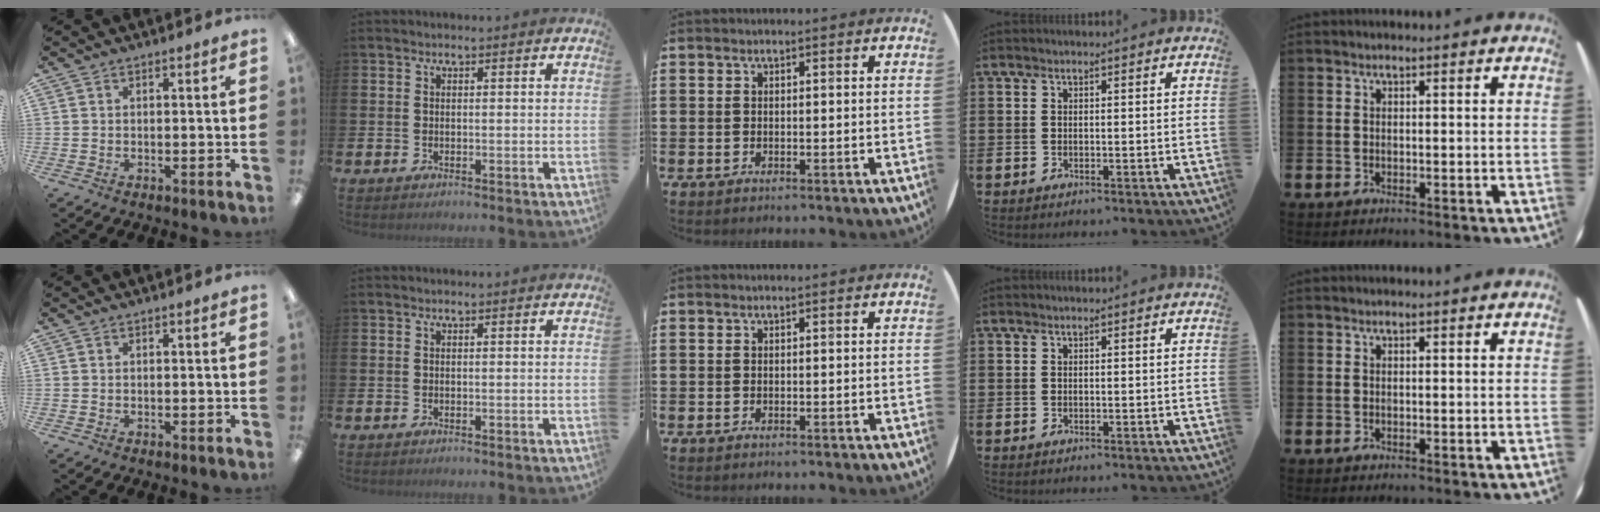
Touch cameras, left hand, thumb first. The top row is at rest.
{}